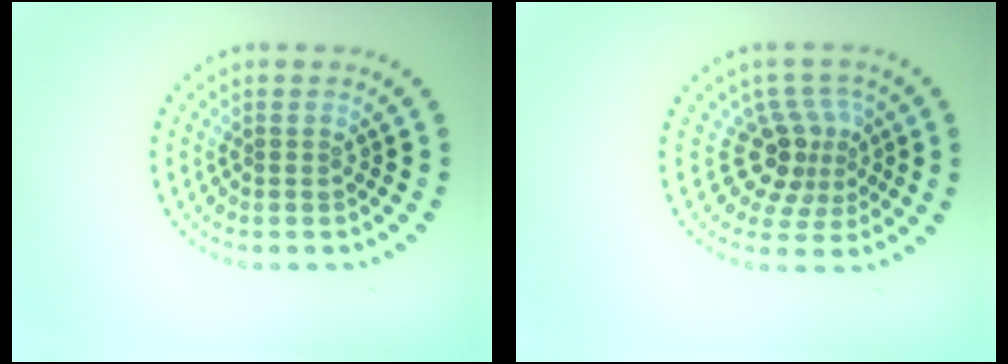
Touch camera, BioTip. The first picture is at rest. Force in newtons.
{"total": 3.6, "press": 2.6, "slide": 2.6}